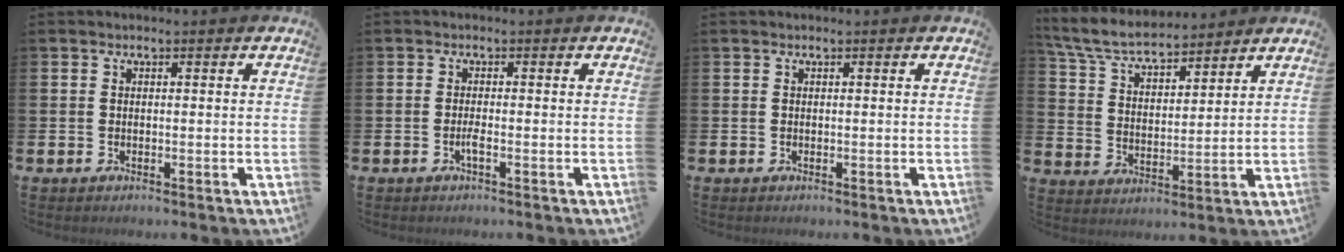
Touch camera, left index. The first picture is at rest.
{"total": 1.0, "force": [-0.5, 0.0, 0.9], "torque": [-0.022, -0.001, -0.008]}
{"total": 0.0}
{"total": 6.7, "force": [6.2, 1.5, 1.8], "torque": [-0.063, -0.034, 0.111]}